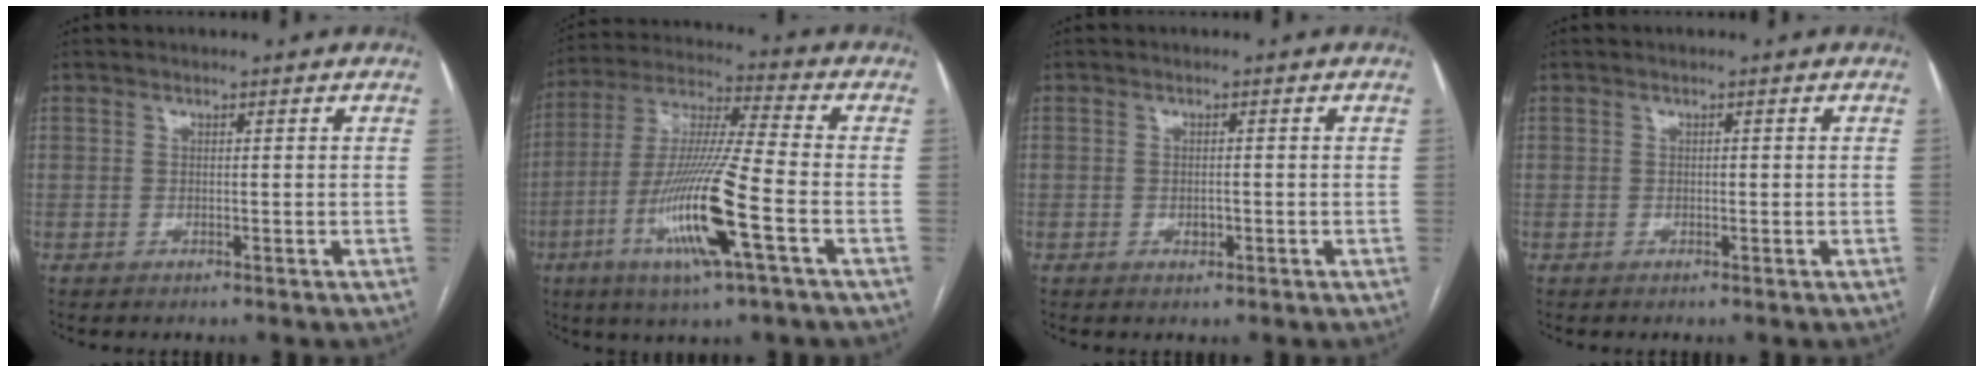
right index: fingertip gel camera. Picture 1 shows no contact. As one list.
[{"total": 16.5, "force": [-5.9, 0.4, 15.5], "torque": [-0.313, -0.018, -0.111]}, {"total": 1.2, "force": [-0.3, 0.8, 0.9], "torque": [-0.015, 0.000, -0.003]}, {"total": 0.5, "force": [0.0, 0.3, 0.4], "torque": [-0.005, 0.000, 0.000]}]